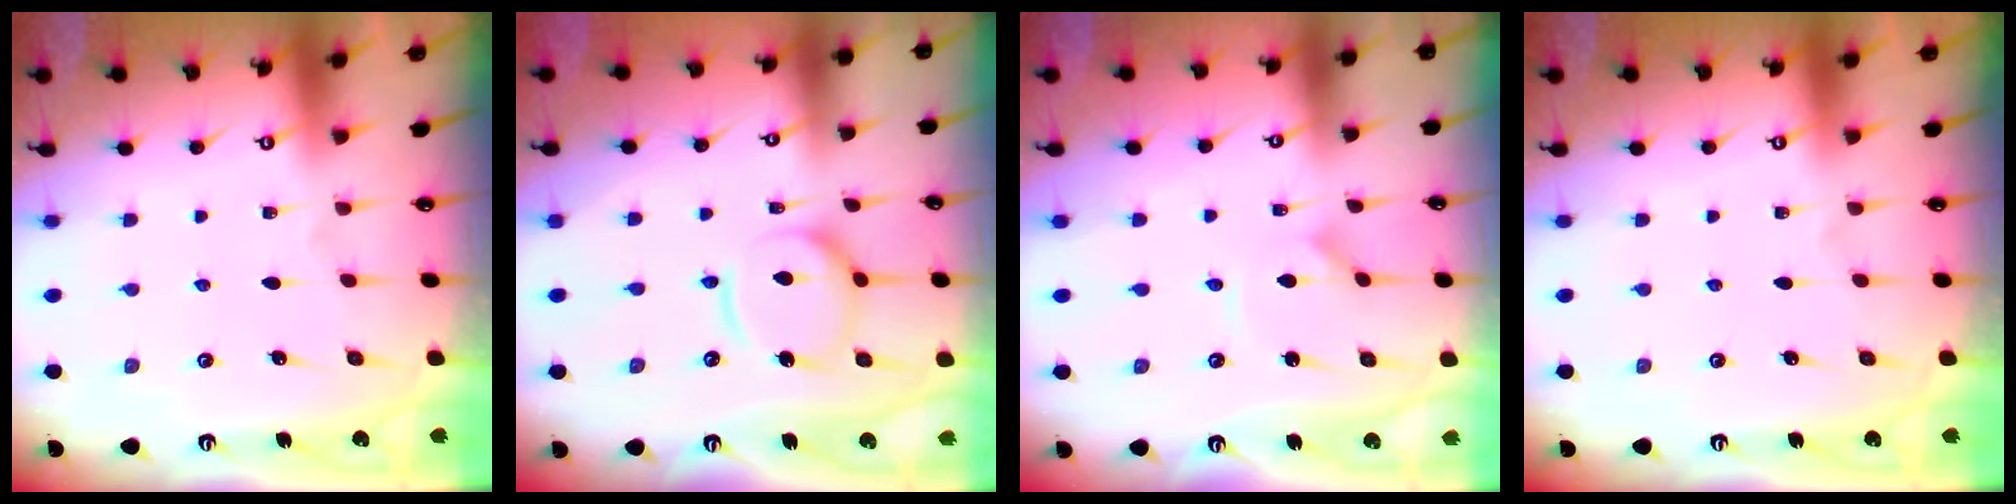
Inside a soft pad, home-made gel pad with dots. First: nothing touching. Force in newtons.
{"total": 11.6, "press": 11.6, "slide": 1.3}
{"total": 1.2, "press": 1.1, "slide": 0.2}
{"total": 0.0}